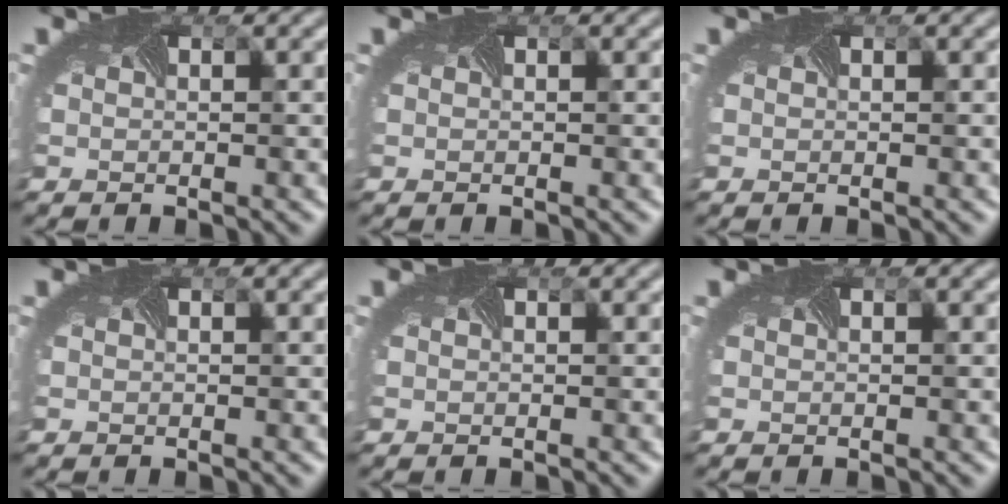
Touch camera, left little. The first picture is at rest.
{"total": 0.0}
{"total": 0.0}
{"total": 0.0}
{"total": 0.0}
{"total": 0.0}